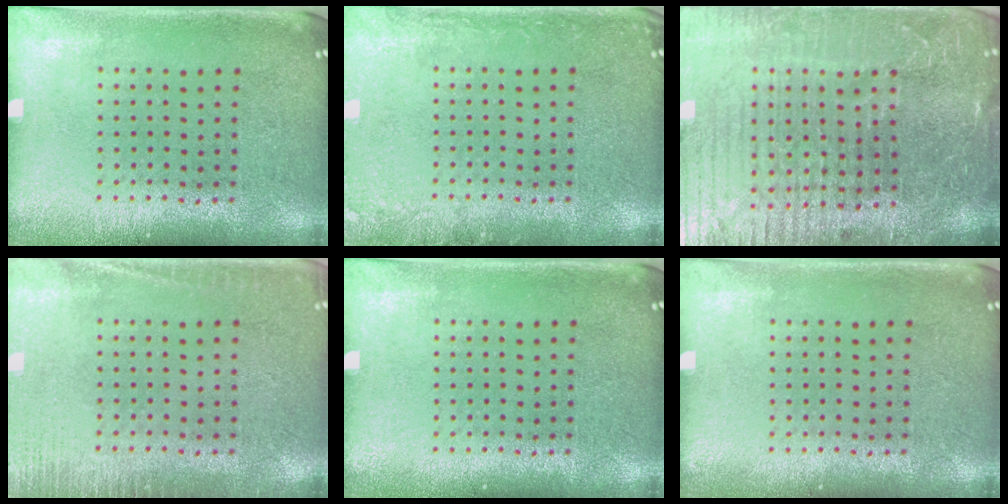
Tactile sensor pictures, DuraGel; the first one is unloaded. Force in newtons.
{"total": 1.7, "press": 1.7, "slide": 0.3}
{"total": 6.2, "press": 5.5, "slide": 2.9}
{"total": 2.7, "press": 2.7, "slide": 0.5}
{"total": 0.0}
{"total": 0.0}